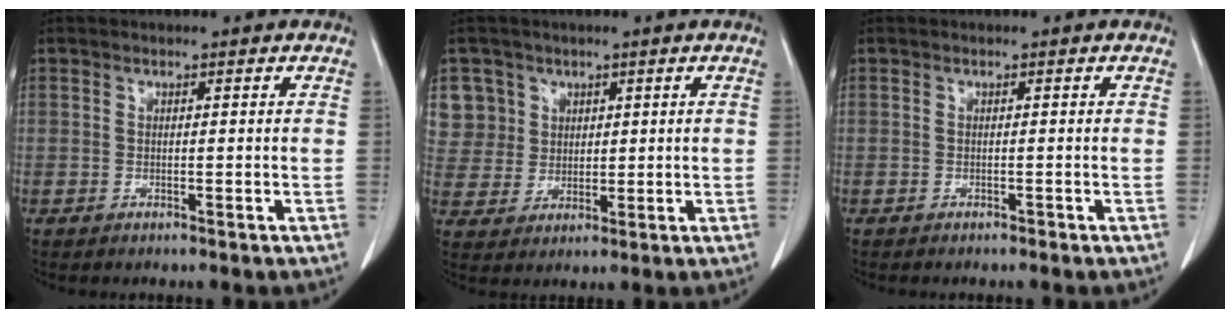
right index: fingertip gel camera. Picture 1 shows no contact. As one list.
[{"total": 7.7, "force": [3.3, 6.9, 0.1], "torque": [0.005, 0.018, 0.078]}, {"total": 0.8, "force": [-0.7, 0.2, 0.3], "torque": [-0.007, -0.001, -0.010]}]